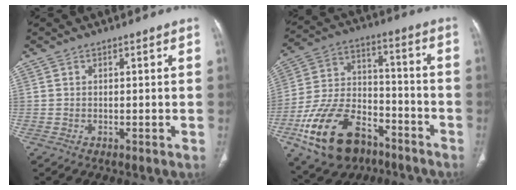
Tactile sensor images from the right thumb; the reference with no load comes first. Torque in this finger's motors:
{"motor_torque": [0.15, 0.53, 1.72, -1.03, 0.43]}